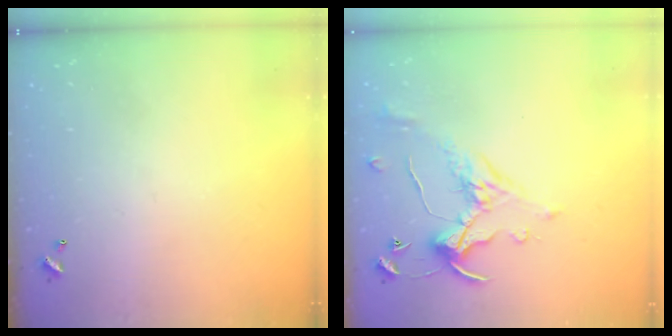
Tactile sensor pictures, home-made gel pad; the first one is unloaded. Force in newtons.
{"total": 1.1, "press": 0.6, "slide": 0.9}